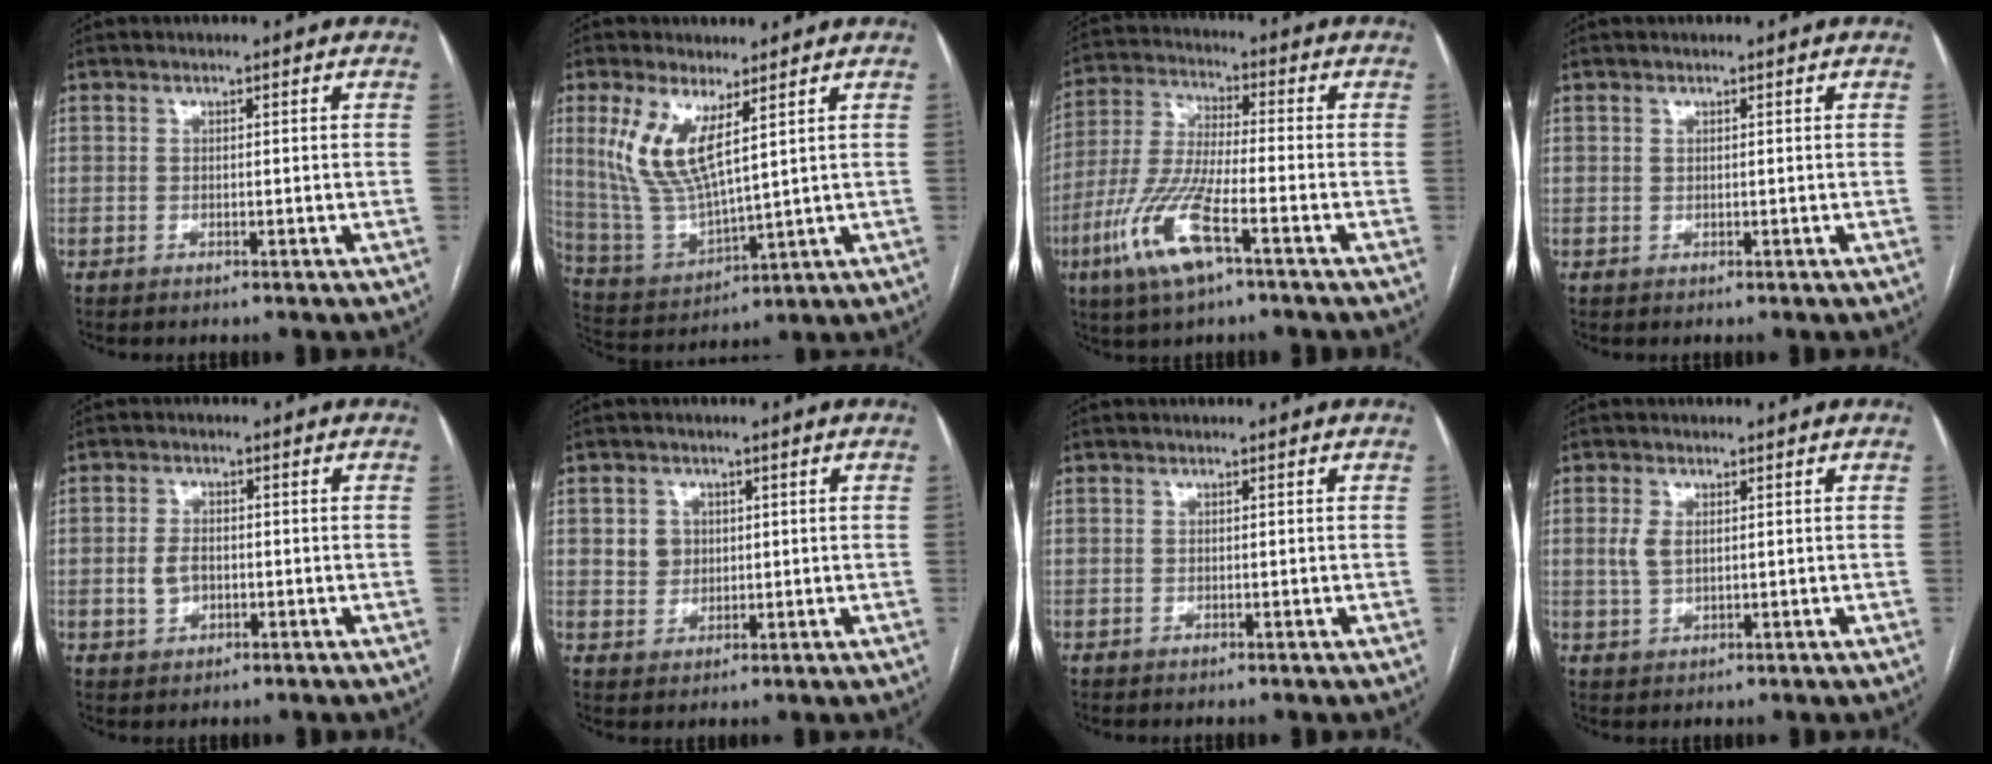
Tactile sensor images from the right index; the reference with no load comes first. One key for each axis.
{"total": 10.9, "fx": 4.8, "fy": 3.2, "fz": 9.3, "tx": -0.214, "ty": -0.002, "tz": 0.108}
{"total": 12.3, "fx": -5.8, "fy": 1.9, "fz": 10.6, "tx": -0.233, "ty": -0.015, "tz": -0.115}
{"total": 0.0}
{"total": 3.2, "fx": -0.6, "fy": 2.3, "fz": 2.1, "tx": -0.044, "ty": 0.005, "tz": -0.009}
{"total": 3.7, "fx": 0.9, "fy": 3.5, "fz": 1.0, "tx": -0.016, "ty": 0.009, "tz": 0.018}
{"total": 0.0}
{"total": 2.9, "fx": 0.6, "fy": 1.6, "fz": 2.3, "tx": -0.052, "ty": 0.005, "tz": 0.016}